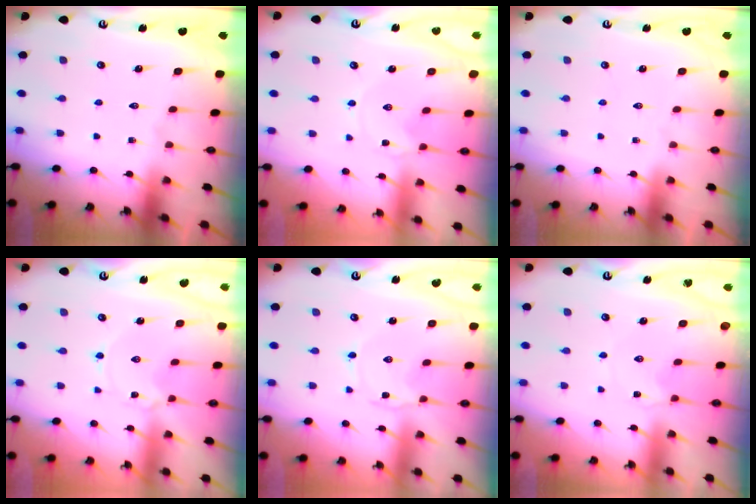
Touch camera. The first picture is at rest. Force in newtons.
{"total": 0.8, "press": 0.8, "slide": 0.1}
{"total": 0.0}
{"total": 0.0}
{"total": 1.3, "press": 1.3, "slide": 0.2}
{"total": 2.6, "press": 2.6, "slide": 0.5}